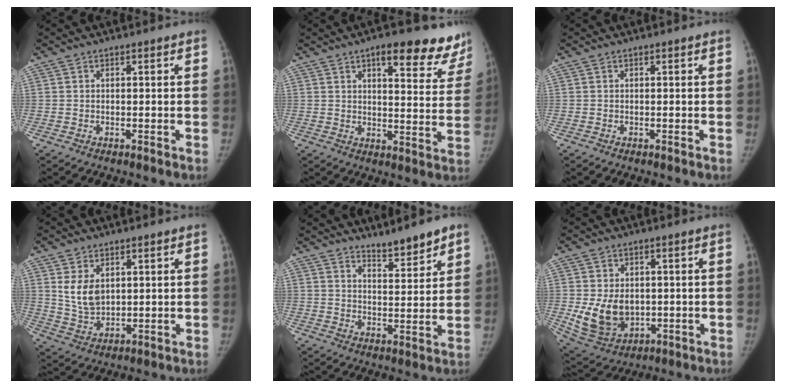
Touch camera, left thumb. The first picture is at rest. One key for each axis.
{"total": 15.7, "fx": 11.5, "fy": 5.5, "fz": 9.2, "tx": -0.060, "ty": -0.053, "tz": 0.130}
{"total": 0.0}
{"total": 6.5, "fx": 2.2, "fy": 4.3, "fz": 4.4, "tx": -0.064, "ty": -0.017, "tz": 0.056}
{"total": 6.9, "fx": 5.7, "fy": 1.5, "fz": 3.6, "tx": -0.041, "ty": -0.046, "tz": 0.093}
{"total": 11.1, "fx": -0.5, "fy": 8.2, "fz": 7.4, "tx": -0.112, "ty": -0.012, "tz": 0.014}